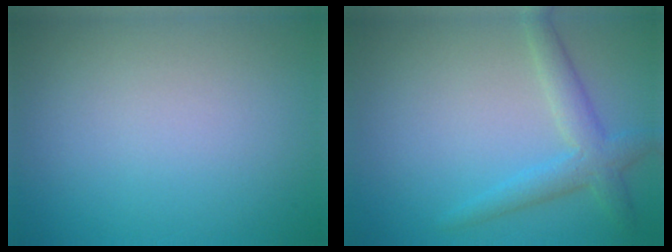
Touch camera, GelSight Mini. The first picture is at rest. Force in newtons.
{"total": 3.1, "press": 3.1, "slide": 0.1}